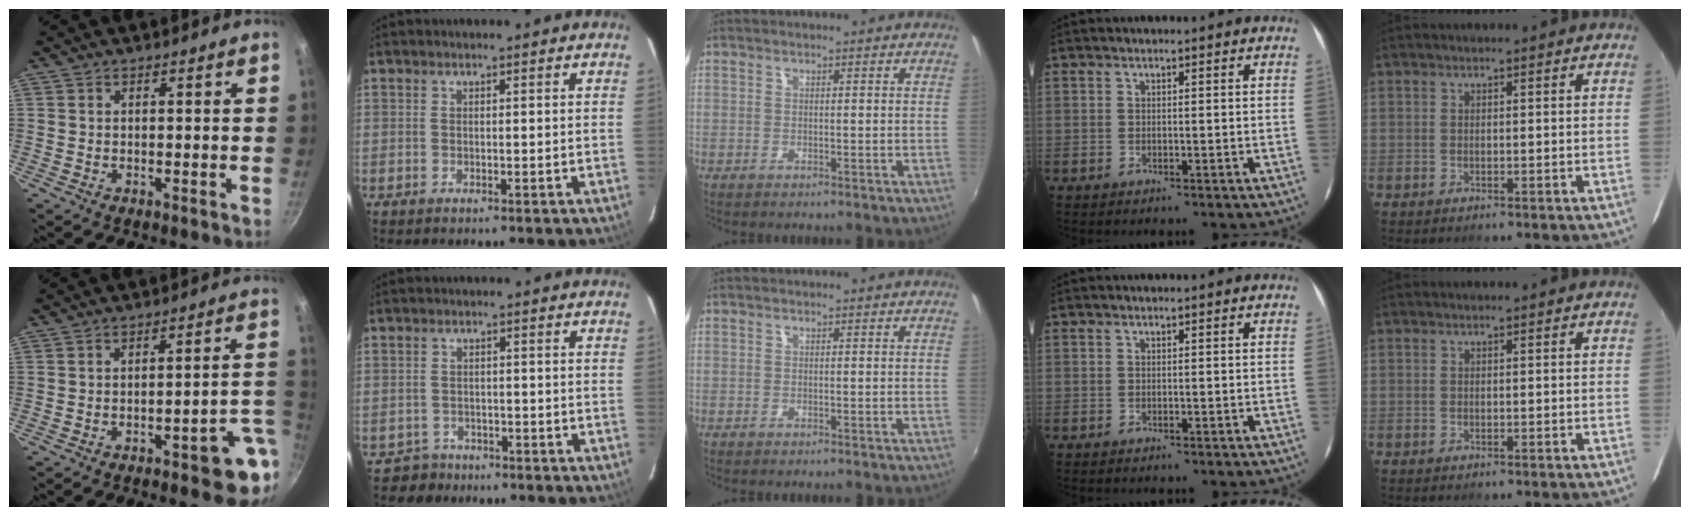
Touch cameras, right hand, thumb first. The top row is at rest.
{"thumb": {"total": 9.7, "force": [-3.4, 2.8, 8.6], "torque": [-0.071, 0.035, -0.039]}, "index": {"total": 3.5, "force": [-2.1, 2.7, -0.7], "torque": [0.006, 0.018, -0.034]}}